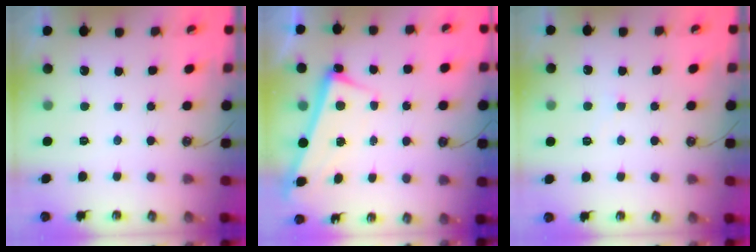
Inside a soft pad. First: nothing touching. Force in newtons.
{"total": 2.5, "press": 2.5, "slide": 0.7}
{"total": 1.3, "press": 1.2, "slide": 0.4}